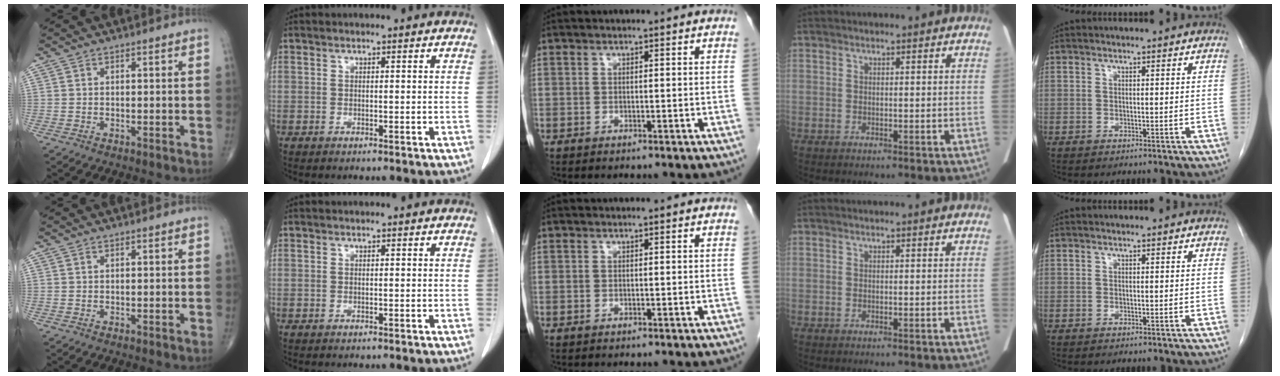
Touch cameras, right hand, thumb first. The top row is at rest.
{}